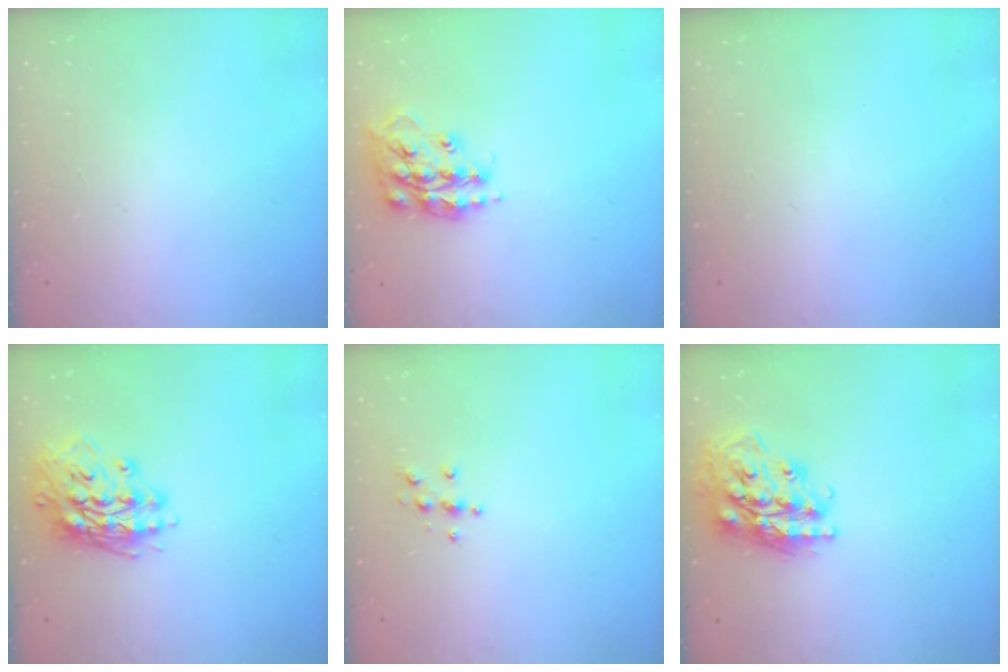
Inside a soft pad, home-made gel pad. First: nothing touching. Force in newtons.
{"total": 16.0, "press": 16.0, "slide": 1.2}
{"total": 0.0}
{"total": 15.7, "press": 15.5, "slide": 2.5}
{"total": 4.5, "press": 4.4, "slide": 0.6}
{"total": 20.5, "press": 20.5, "slide": 1.6}